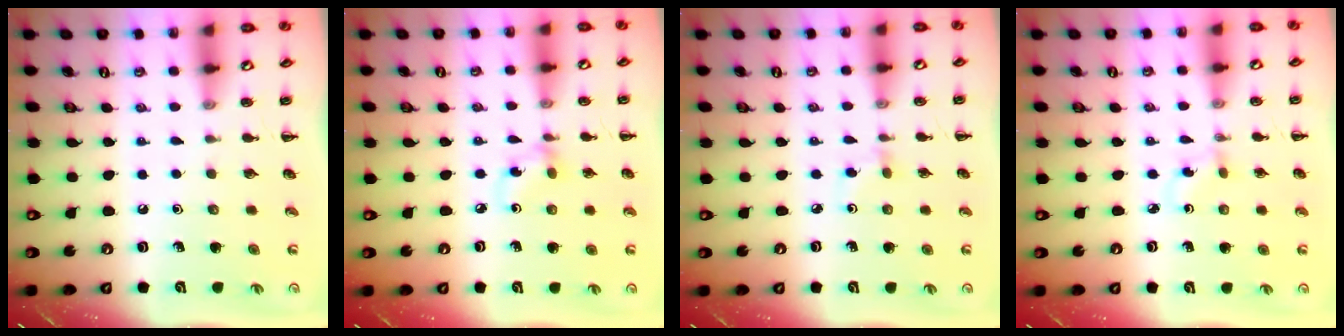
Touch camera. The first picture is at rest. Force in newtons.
{"total": 4.0, "press": 3.7, "slide": 1.4}
{"total": 2.3, "press": 2.1, "slide": 0.9}
{"total": 2.1, "press": 1.9, "slide": 0.9}